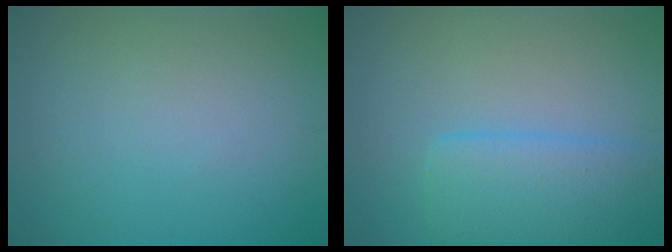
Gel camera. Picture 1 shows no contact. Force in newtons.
{"total": 4.9, "press": 4.9, "slide": 0.3}